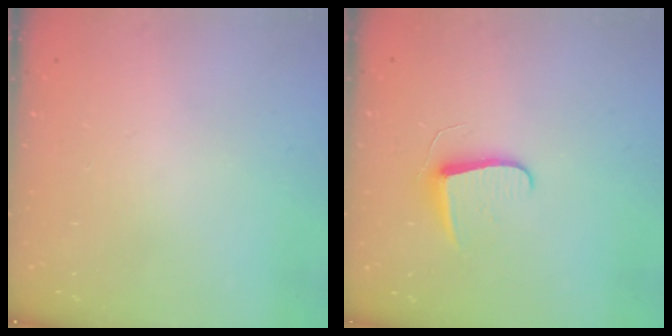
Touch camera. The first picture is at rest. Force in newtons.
{"total": 7.1, "press": 7.1, "slide": 0.7}